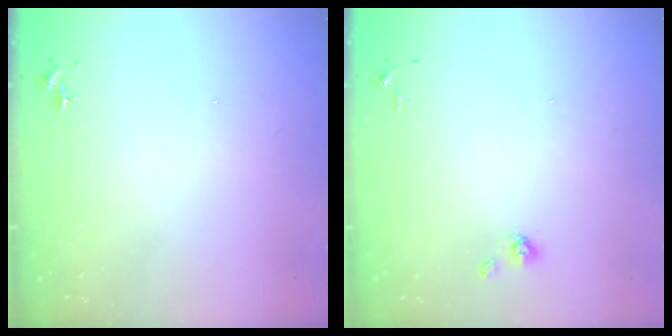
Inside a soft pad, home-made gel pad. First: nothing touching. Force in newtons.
{"total": 5.4, "press": 5.2, "slide": 1.5}